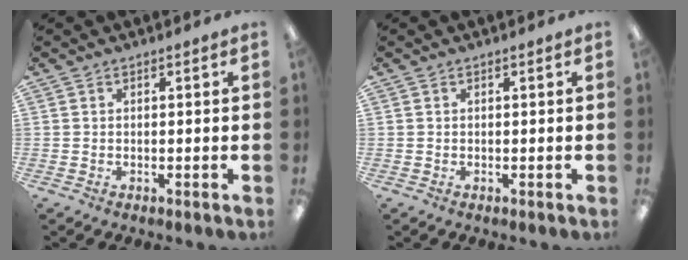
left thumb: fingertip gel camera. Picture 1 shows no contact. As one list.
[{"total": 0.0}]